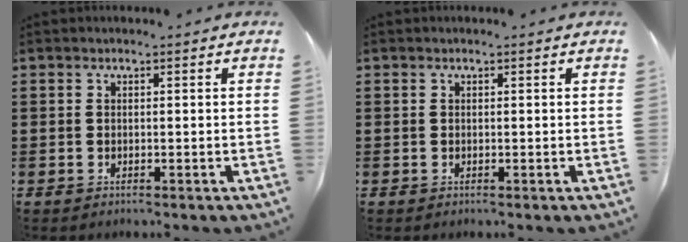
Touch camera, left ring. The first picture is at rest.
{"total": 0.0}